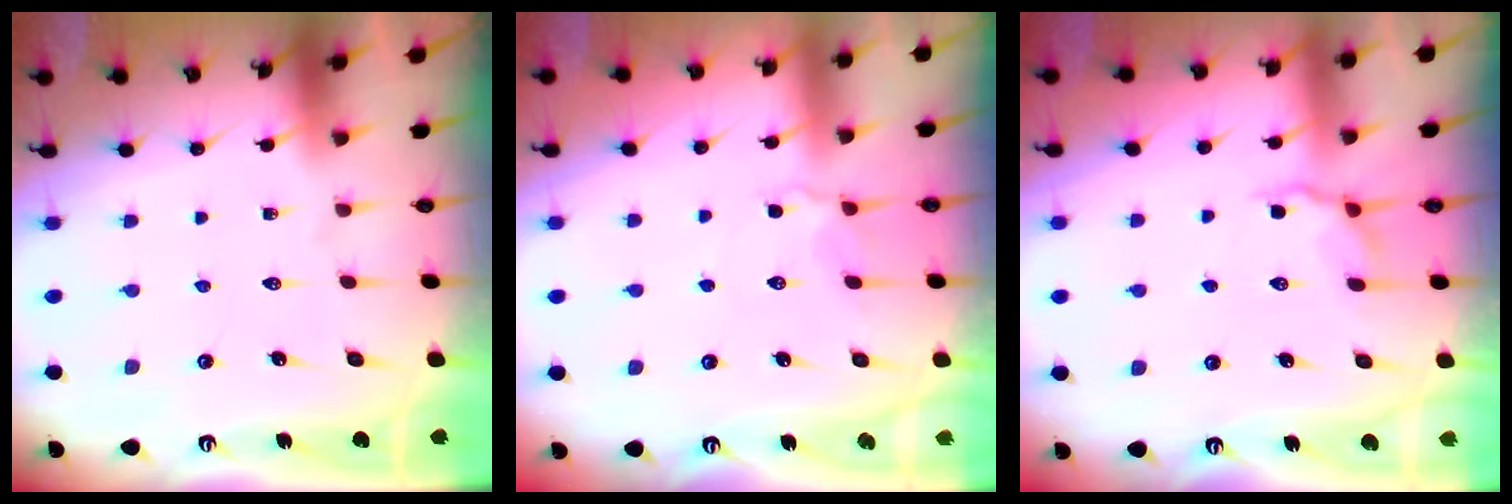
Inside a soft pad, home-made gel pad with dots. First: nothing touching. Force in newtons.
{"total": 3.2, "press": 3.0, "slide": 1.0}
{"total": 5.1, "press": 4.9, "slide": 1.5}